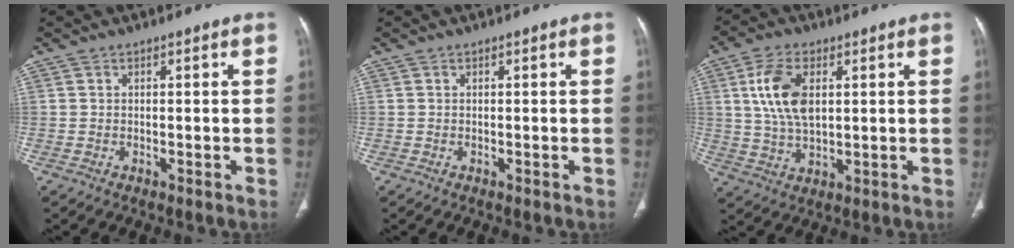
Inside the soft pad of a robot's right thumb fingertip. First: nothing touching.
{"total": 0.0}
{"total": 10.2, "force": [2.4, 5.6, 8.1], "torque": [-0.158, -0.005, 0.048]}